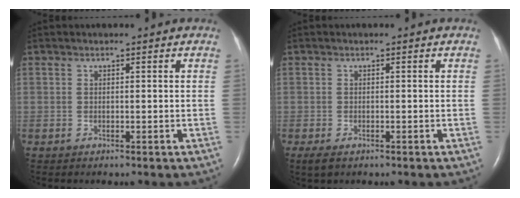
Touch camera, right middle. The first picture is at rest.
{"total": 2.0, "force": [-1.2, 1.0, 1.3], "torque": [-0.027, -0.004, -0.013]}